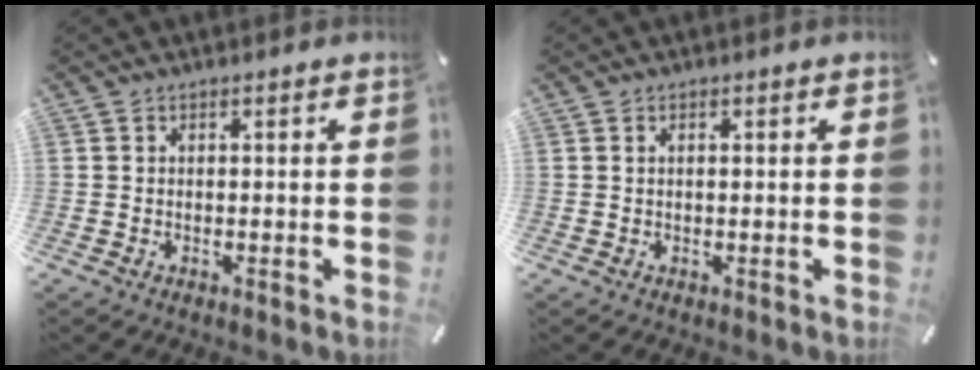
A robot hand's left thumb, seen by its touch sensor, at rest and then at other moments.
{"total": 0.7, "force": [0.2, 0.3, 0.6], "torque": [-0.012, 0.002, 0.002]}